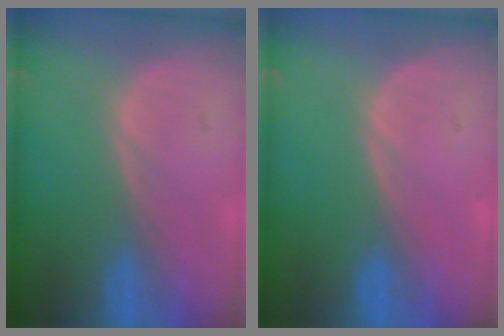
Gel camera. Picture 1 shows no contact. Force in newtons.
{"total": 0.0}